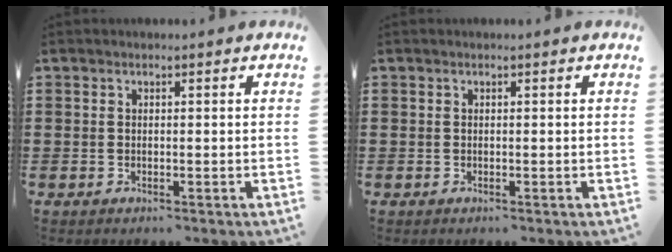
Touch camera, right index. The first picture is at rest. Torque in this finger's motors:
{"motor_torque": [0.21, 0.96, 0.00, 0.00]}